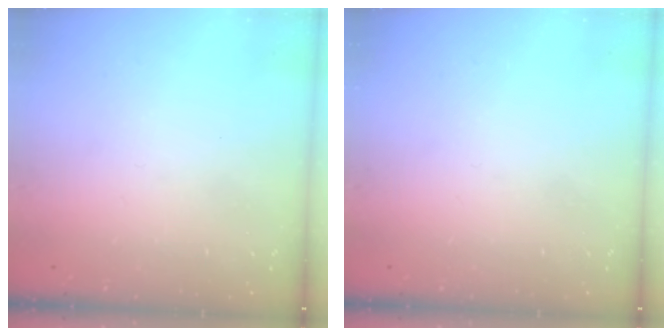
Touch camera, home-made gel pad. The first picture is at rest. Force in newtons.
{"total": 0.0}